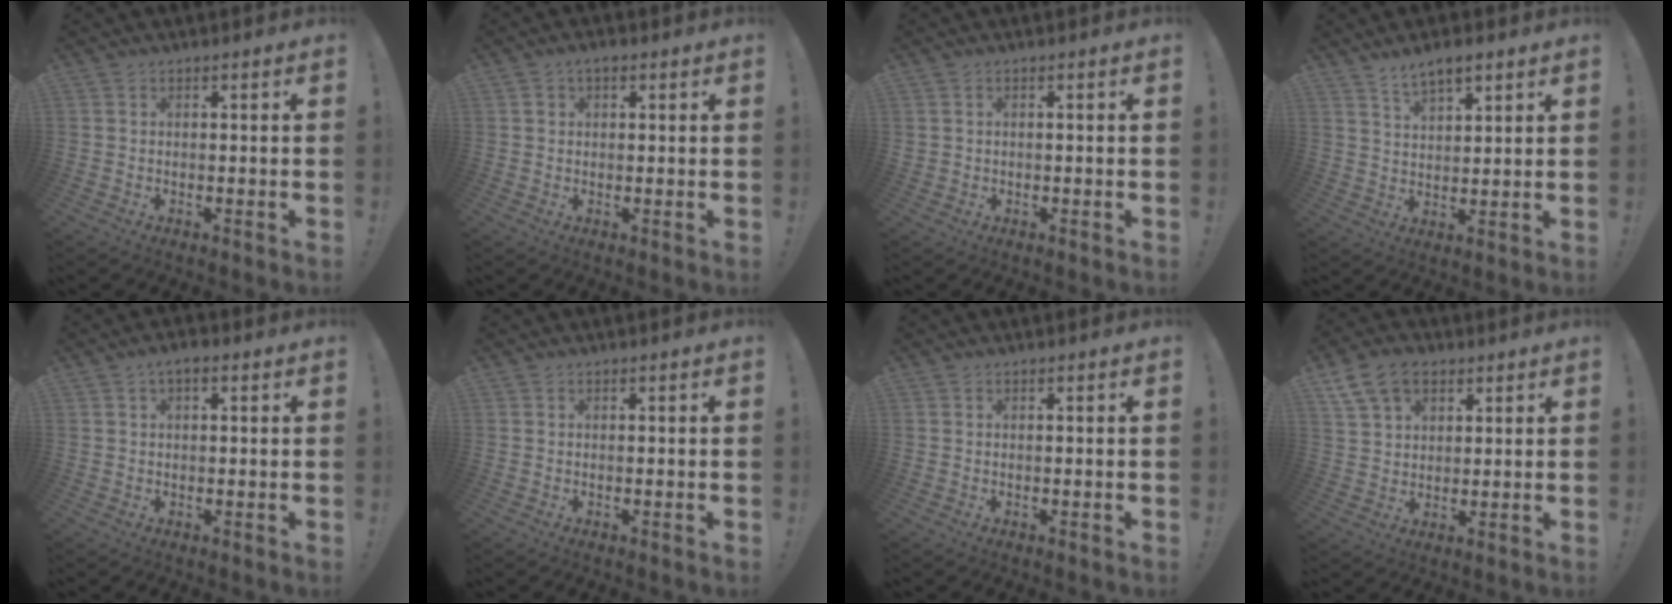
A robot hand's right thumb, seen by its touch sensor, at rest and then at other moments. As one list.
[{"total": 2.2, "force": [0.6, 1.6, 1.5], "torque": [-0.026, 0.005, 0.010]}, {"total": 0.8, "force": [0.2, 0.8, 0.1], "torque": [-0.002, 0.003, 0.004]}, {"total": 6.1, "force": [4.6, 2.4, 3.3], "torque": [-0.055, -0.022, 0.082]}, {"total": 2.6, "force": [0.7, 1.3, 2.1], "torque": [-0.036, 0.006, 0.012]}, {"total": 0.0}, {"total": 0.0}, {"total": 10.9, "force": [6.0, 7.2, 5.5], "torque": [-0.090, -0.021, 0.118]}]